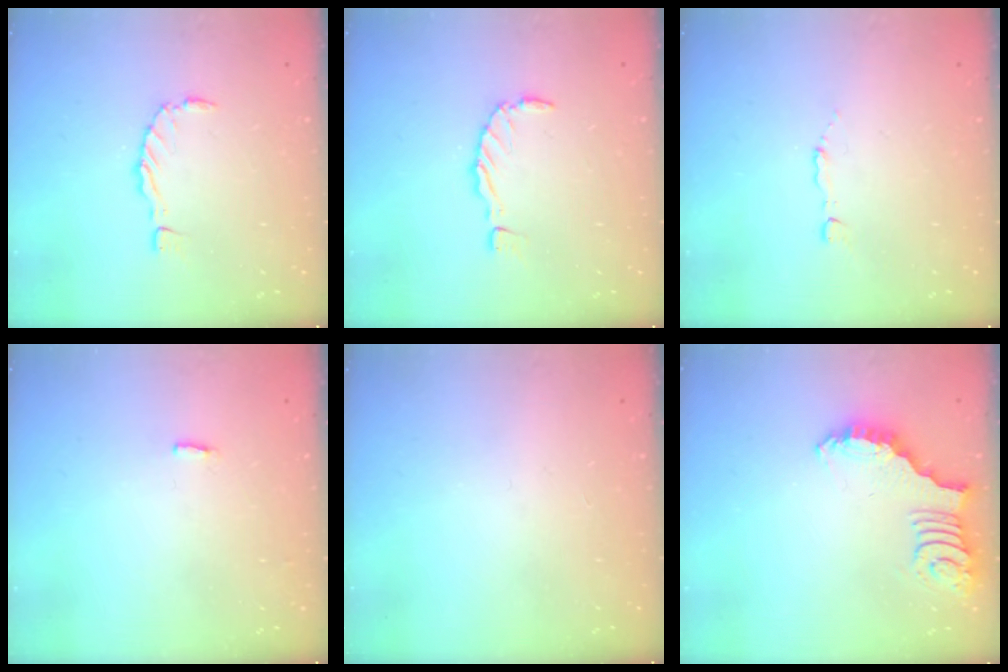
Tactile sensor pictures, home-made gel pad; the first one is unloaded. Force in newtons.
{"total": 0.0}
{"total": 1.2, "press": 1.2, "slide": 0.2}
{"total": 3.0, "press": 2.9, "slide": 0.5}
{"total": 1.6, "press": 1.6, "slide": 0.2}
{"total": 2.7, "press": 2.7, "slide": 0.6}